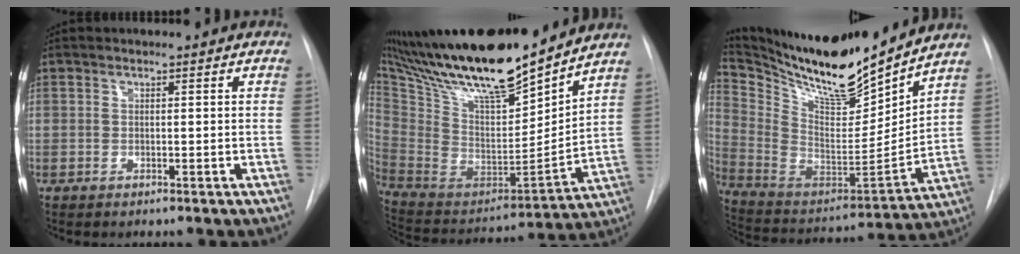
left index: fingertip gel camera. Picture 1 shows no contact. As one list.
[{"total": 24.8, "force": [20.9, 3.5, 12.9], "torque": [-0.240, -0.025, 0.360]}, {"total": 19.3, "force": [17.5, 1.9, 8.1], "torque": [-0.164, -0.044, 0.304]}]